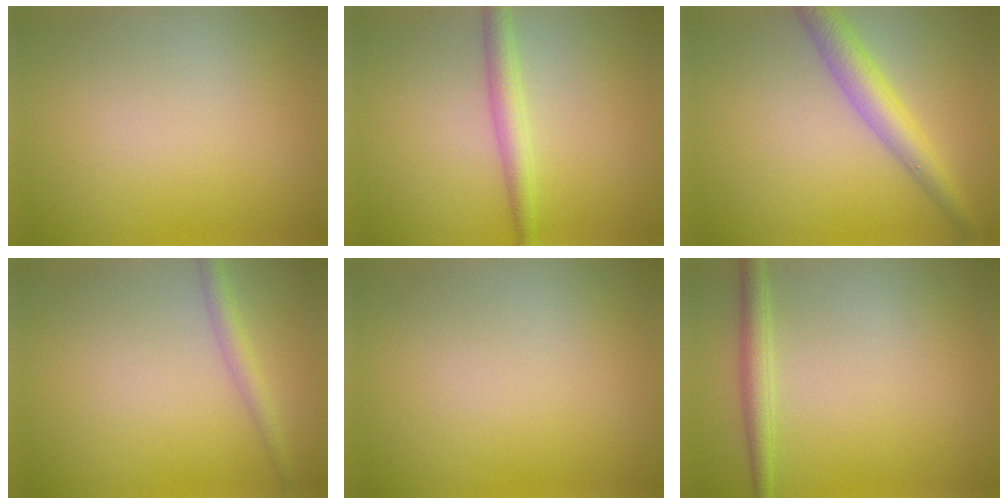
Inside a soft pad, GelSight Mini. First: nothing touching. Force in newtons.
{"total": 2.5, "press": 2.5, "slide": 0.1}
{"total": 4.2, "press": 4.2, "slide": 0.1}
{"total": 2.1, "press": 2.1, "slide": 0.1}
{"total": 0.0}
{"total": 2.2, "press": 2.2, "slide": 0.1}